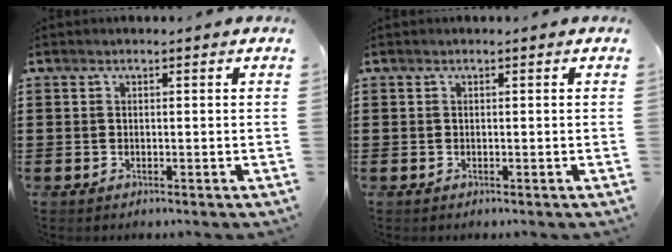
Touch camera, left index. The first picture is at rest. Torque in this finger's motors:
{"motor_torque": [-0.04, -0.04, 0.00, 0.00]}